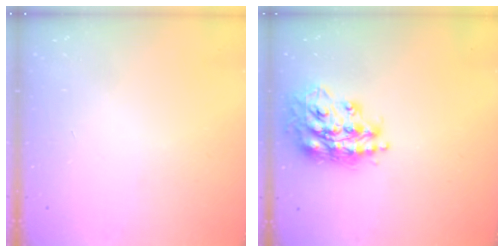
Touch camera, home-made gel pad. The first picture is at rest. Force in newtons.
{"total": 17.5, "press": 17.5, "slide": 1.2}